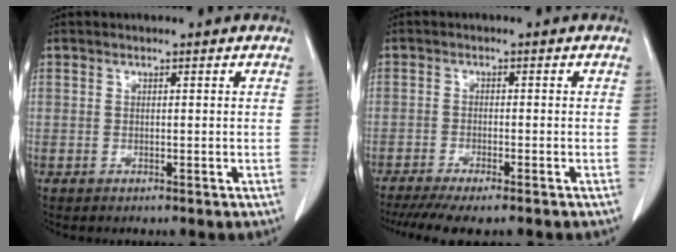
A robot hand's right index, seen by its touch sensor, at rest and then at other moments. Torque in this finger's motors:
{"motor_torque": [1.10, -1.03, 0.40, 0.12]}